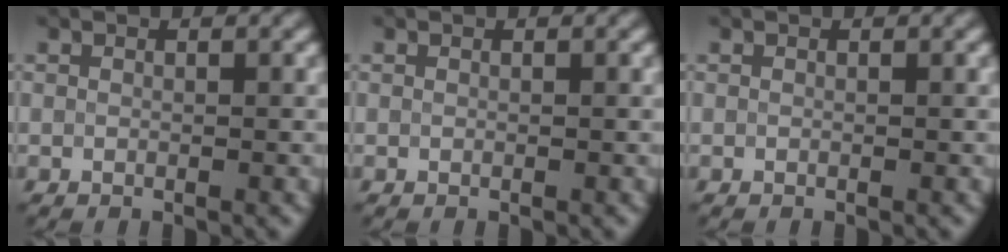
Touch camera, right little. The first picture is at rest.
{"total": 0.0}
{"total": 0.0}